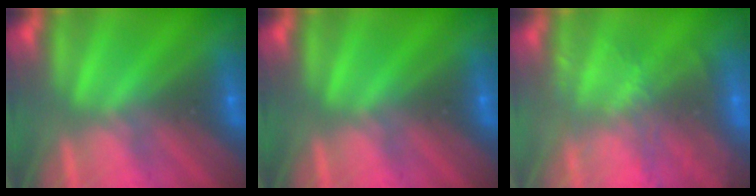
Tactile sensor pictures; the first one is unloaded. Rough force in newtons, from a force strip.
{"total": 0.0}
{"total": 5.7}